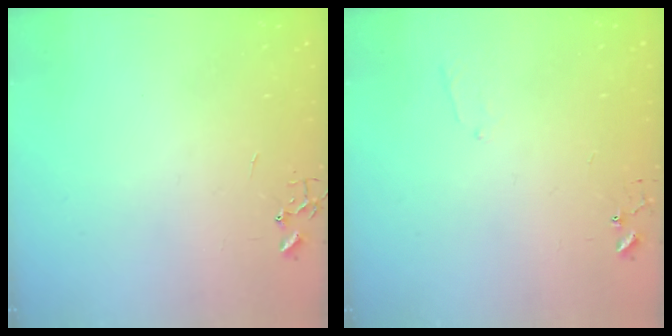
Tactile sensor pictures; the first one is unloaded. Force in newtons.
{"total": 5.1, "press": 5.1, "slide": 0.5}